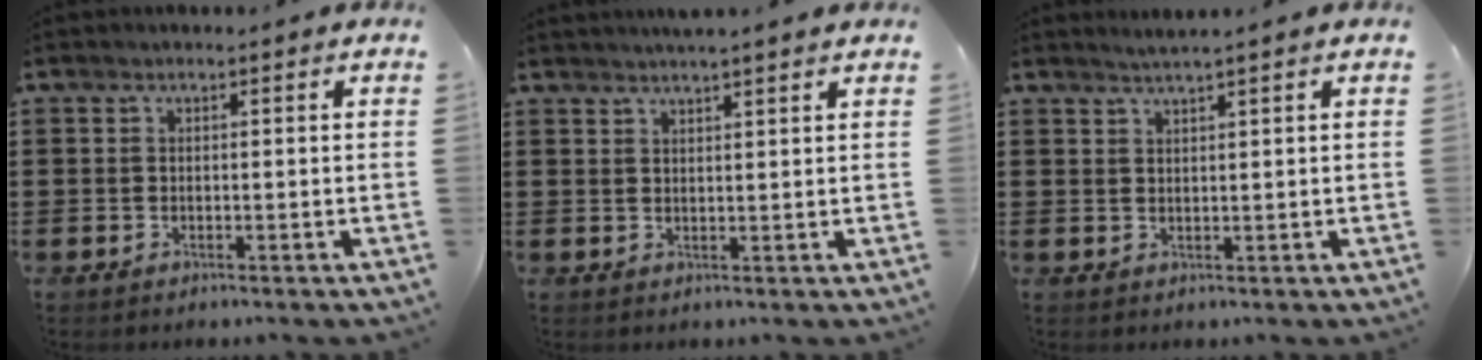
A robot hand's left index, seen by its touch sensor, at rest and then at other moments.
{"total": 2.2, "force": [2.1, -0.4, 0.5], "torque": [-0.013, -0.002, 0.041]}
{"total": 1.5, "force": [1.3, -0.4, 0.6], "torque": [-0.011, 0.000, 0.025]}